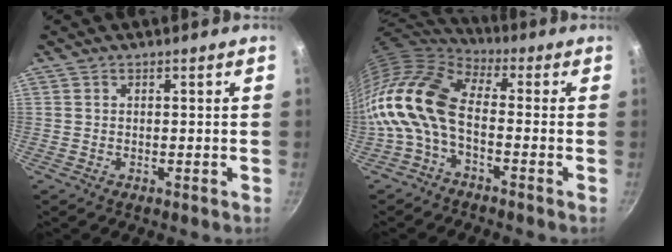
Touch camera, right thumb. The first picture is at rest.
{"total": 12.9, "force": [-2.3, 6.8, 10.7], "torque": [-0.200, 0.029, -0.062]}